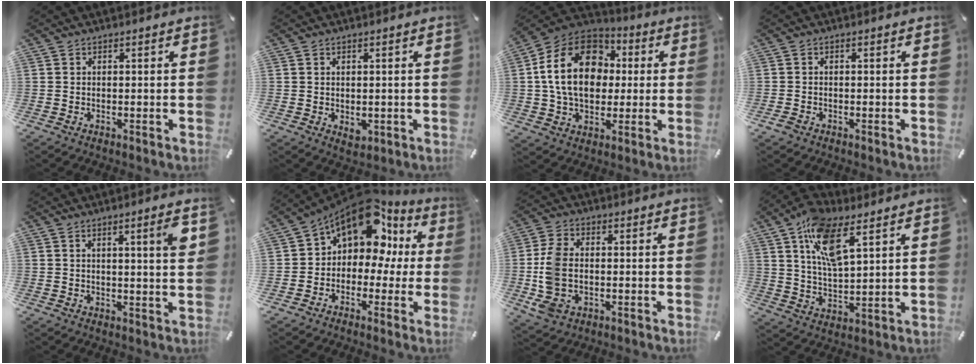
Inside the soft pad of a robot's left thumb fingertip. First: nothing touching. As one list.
[{"total": 2.3, "force": [-0.3, 1.9, 1.4], "torque": [-0.015, 0.000, -0.005]}, {"total": 19.4, "force": [2.0, 14.8, 12.3], "torque": [-0.244, 0.016, 0.034]}, {"total": 0.8, "force": [-0.6, 0.4, 0.3], "torque": [-0.004, 0.001, -0.012]}, {"total": 5.0, "force": [2.1, 0.0, 4.5], "torque": [-0.073, -0.010, 0.029]}, {"total": 15.0, "force": [8.2, 9.0, 8.8], "torque": [-0.150, -0.052, 0.144]}, {"total": 10.1, "force": [-0.9, 7.4, 6.8], "torque": [-0.165, 0.010, -0.014]}, {"total": 12.8, "force": [7.6, 5.0, 9.0], "torque": [-0.181, -0.026, 0.136]}]